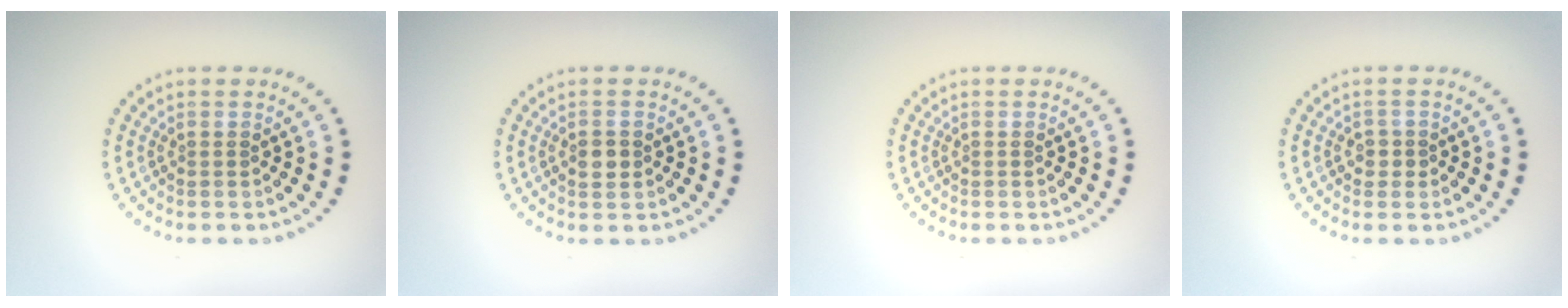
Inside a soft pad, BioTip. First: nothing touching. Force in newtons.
{"total": 1.6, "press": 1.6, "slide": 0.3}
{"total": 0.0}
{"total": 1.2, "press": 1.0, "slide": 0.6}